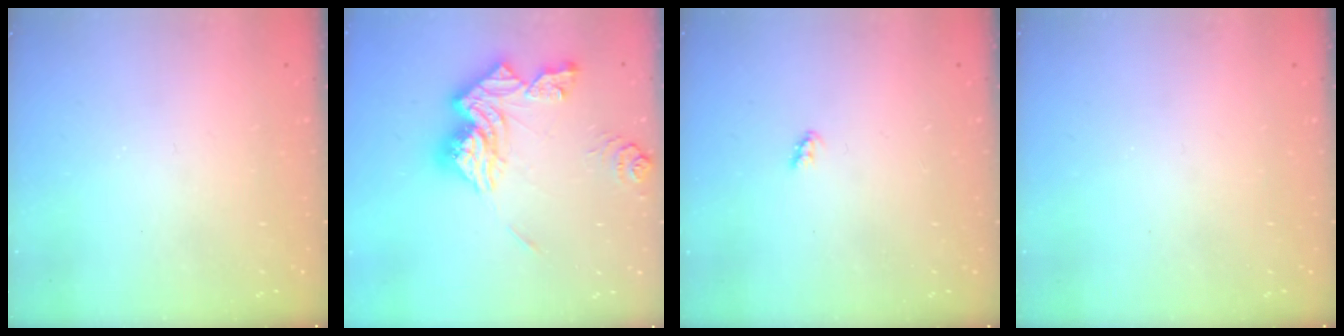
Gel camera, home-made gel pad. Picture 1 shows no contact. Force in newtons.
{"total": 16.7, "press": 16.7, "slide": 1.6}
{"total": 2.5, "press": 2.5, "slide": 0.3}
{"total": 0.0}